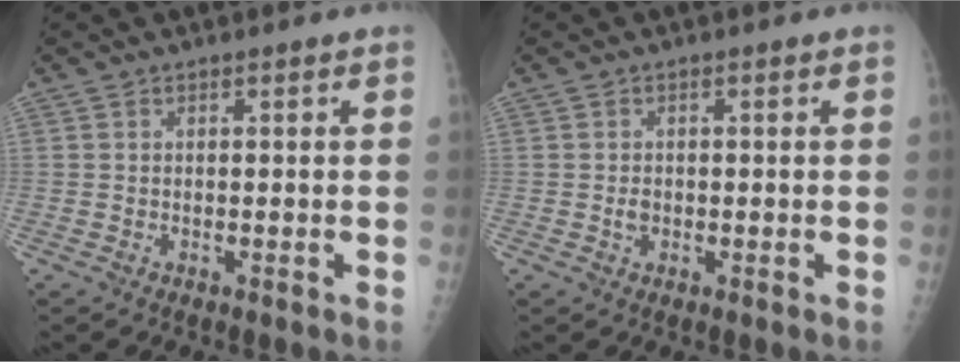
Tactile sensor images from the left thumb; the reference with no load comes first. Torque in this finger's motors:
{"motor_torque": [0.34, 0.42, 0.40, 0.20, 0.00]}